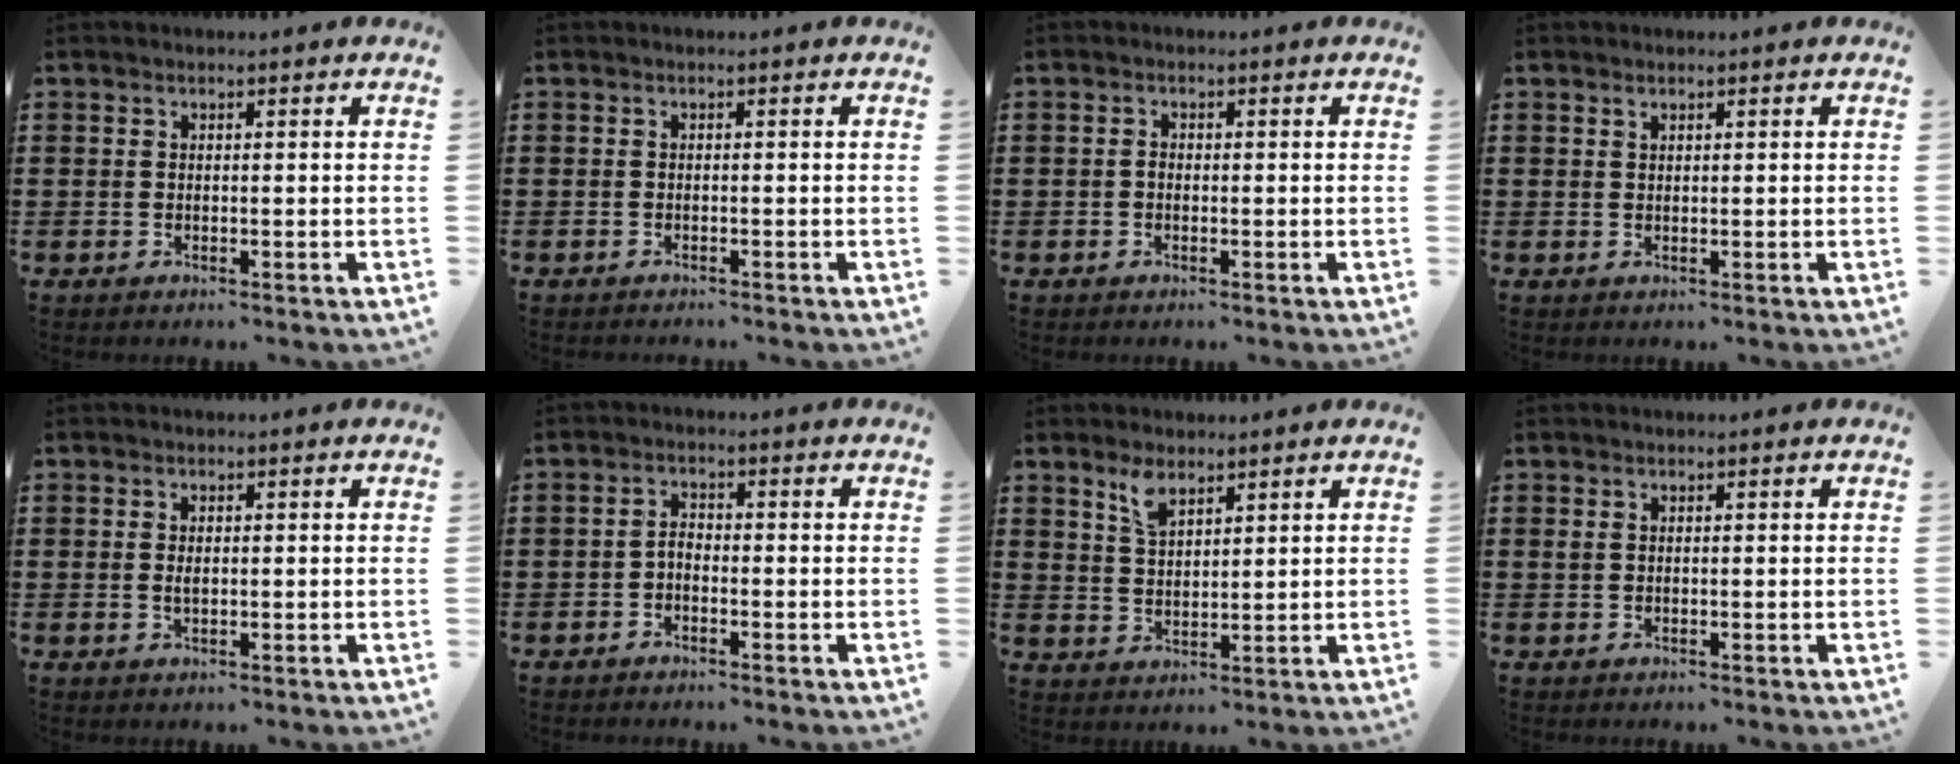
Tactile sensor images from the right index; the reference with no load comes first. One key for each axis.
{"total": 0.6, "fx": -0.6, "fy": 0.0, "fz": 0.0, "tx": -0.003, "ty": -0.003, "tz": -0.012}
{"total": 1.0, "fx": -0.4, "fy": 0.6, "fz": 0.7, "tx": -0.015, "ty": -0.001, "tz": -0.007}
{"total": 0.5, "fx": 0.4, "fy": 0.3, "fz": 0.2, "tx": -0.005, "ty": 0.002, "tz": 0.008}
{"total": 1.4, "fx": 0.1, "fy": 0.6, "fz": 1.2, "tx": -0.026, "ty": 0.002, "tz": 0.000}
{"total": 1.7, "fx": -1.2, "fy": 0.8, "fz": 1.0, "tx": -0.022, "ty": 0.005, "tz": -0.024}
{"total": 4.0, "fx": 2.9, "fy": 1.4, "fz": 2.4, "tx": -0.055, "ty": 0.004, "tz": 0.052}
{"total": 0.7, "fx": 0.2, "fy": 0.4, "fz": 0.5, "tx": -0.011, "ty": 0.004, "tz": 0.004}